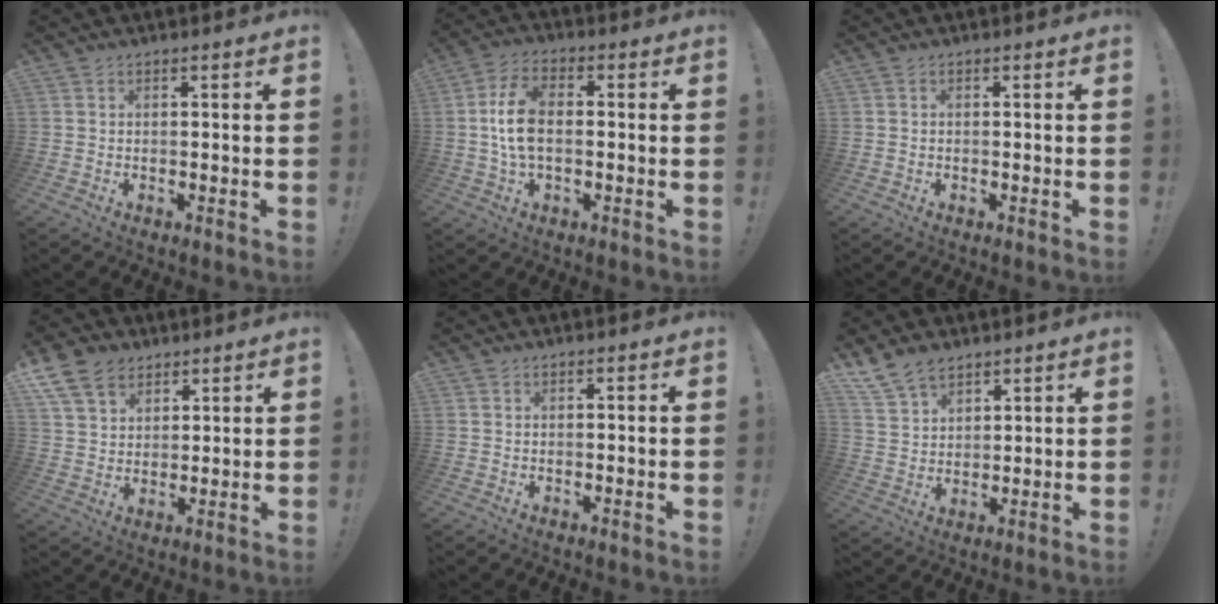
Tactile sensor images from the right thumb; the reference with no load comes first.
{"total": 10.2, "force": [-0.1, 5.7, 8.5], "torque": [-0.158, 0.003, 0.002]}
{"total": 0.0}
{"total": 11.4, "force": [6.7, 7.9, 4.6], "torque": [-0.081, -0.031, 0.135]}
{"total": 0.0}
{"total": 9.0, "force": [7.0, 4.9, 2.7], "torque": [-0.054, -0.040, 0.140]}